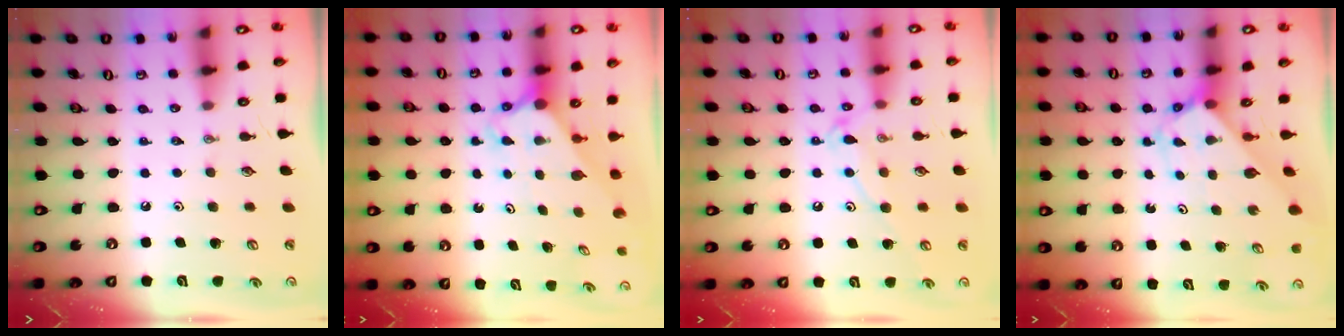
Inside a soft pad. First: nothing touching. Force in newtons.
{"total": 2.6, "press": 2.6, "slide": 0.2}
{"total": 11.8, "press": 11.7, "slide": 1.0}
{"total": 2.9, "press": 2.9, "slide": 0.2}